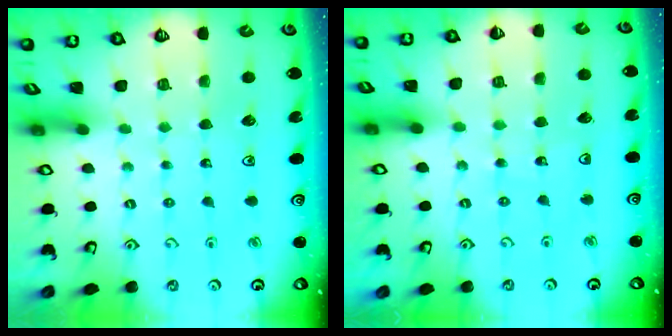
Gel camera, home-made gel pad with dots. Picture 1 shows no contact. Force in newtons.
{"total": 4.7, "press": 4.7, "slide": 0.5}